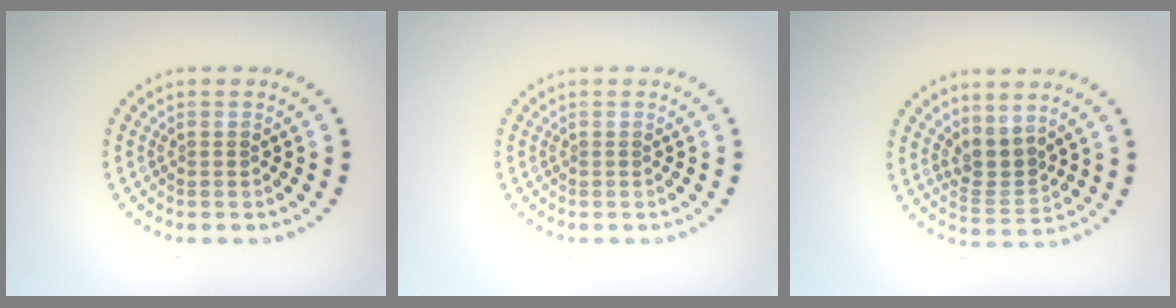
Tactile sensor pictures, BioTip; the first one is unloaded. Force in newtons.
{"total": 0.0}
{"total": 2.8, "press": 2.1, "slide": 1.9}